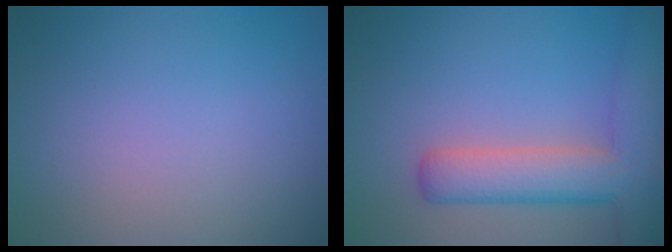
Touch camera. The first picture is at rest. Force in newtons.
{"total": 6.3, "press": 6.3, "slide": 0.3}